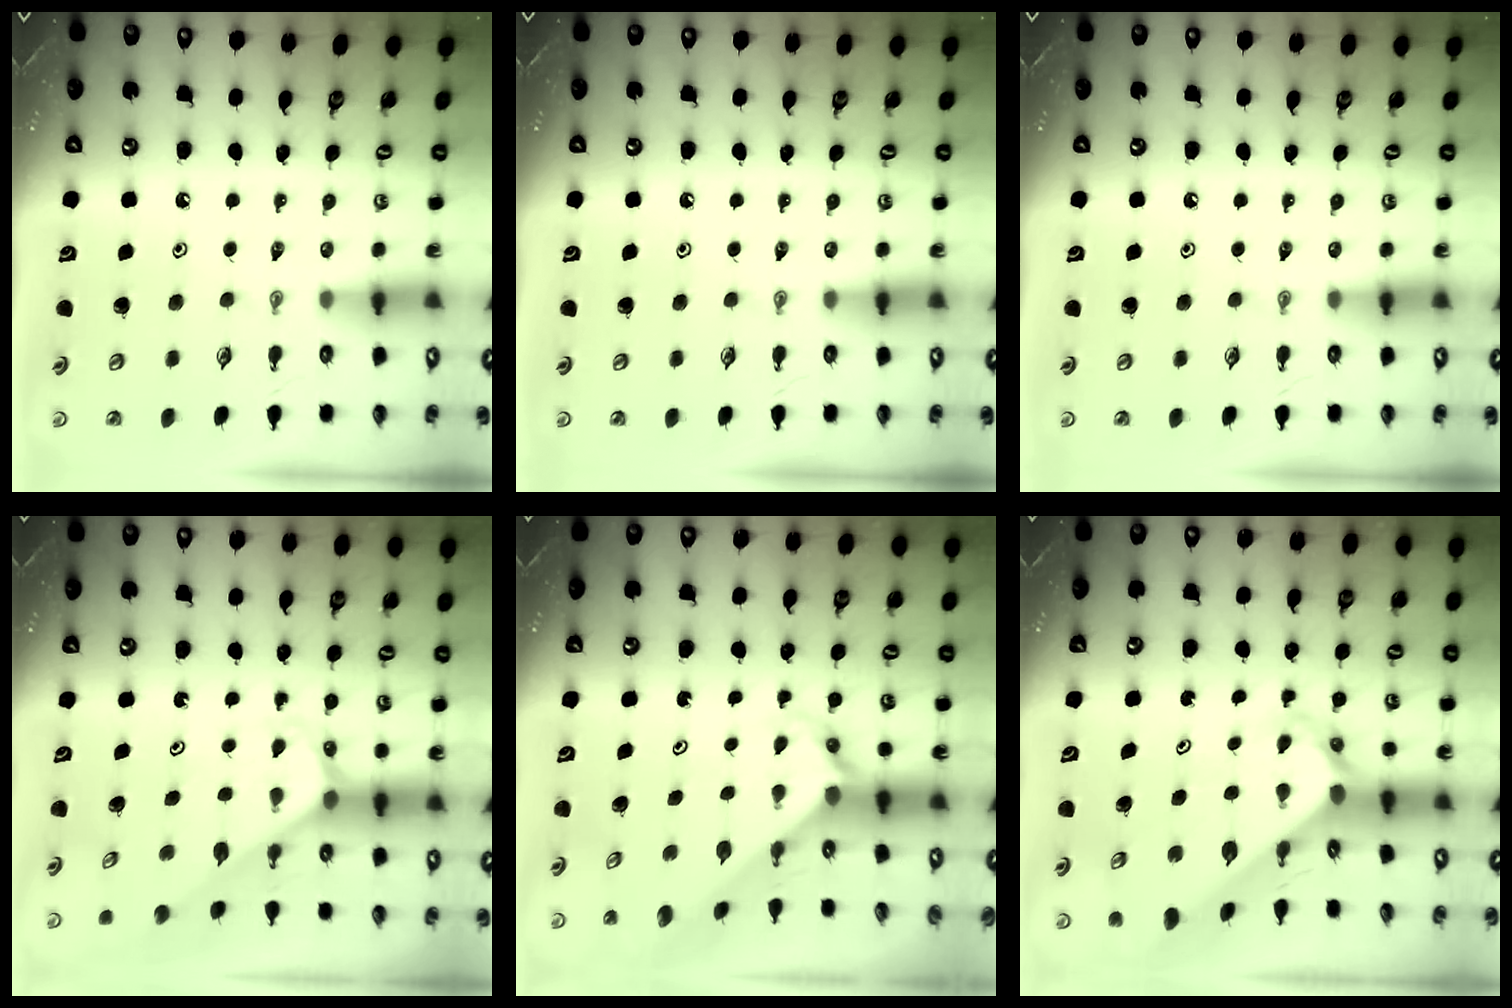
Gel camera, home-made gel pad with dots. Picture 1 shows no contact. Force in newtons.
{"total": 0.0}
{"total": 0.0}
{"total": 2.3, "press": 2.3, "slide": 0.2}
{"total": 3.6, "press": 3.6, "slide": 0.4}
{"total": 3.5, "press": 3.5, "slide": 0.2}